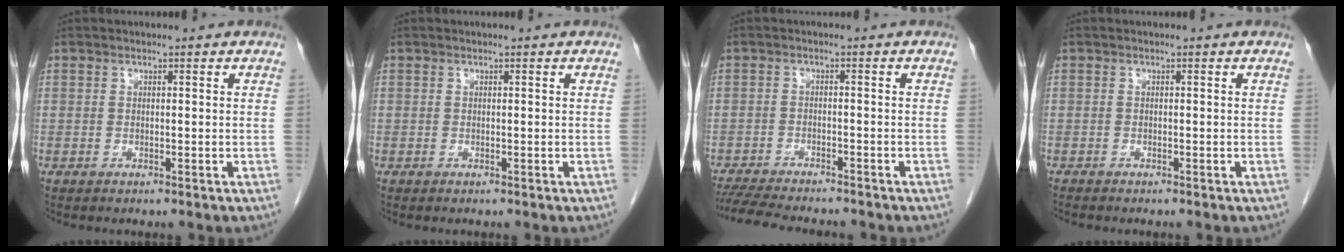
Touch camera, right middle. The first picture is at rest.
{"total": 0.0}
{"total": 10.9, "force": [-9.9, 1.2, 4.4], "torque": [-0.072, -0.014, -0.147]}
{"total": 1.0, "force": [-0.9, 0.2, 0.3], "torque": [-0.011, -0.002, -0.017]}